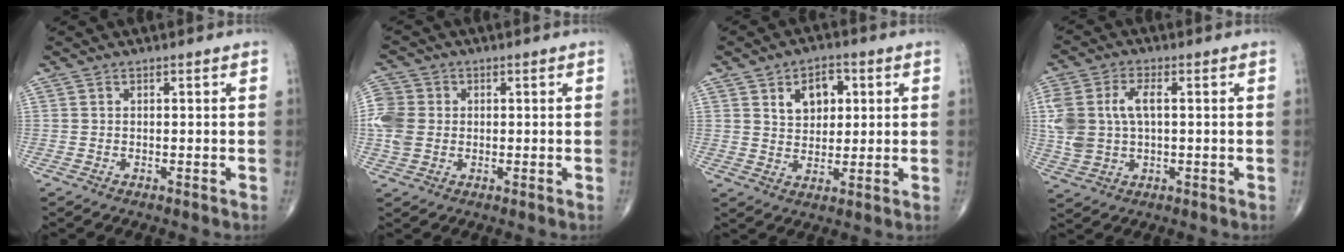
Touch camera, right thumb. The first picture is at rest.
{"total": 7.4, "force": [-0.1, 6.2, 4.1], "torque": [-0.090, 0.007, -0.008]}
{"total": 7.5, "force": [2.7, 5.1, 4.8], "torque": [-0.041, -0.009, 0.042]}
{"total": 9.8, "force": [1.1, 5.7, 7.9], "torque": [-0.183, 0.011, 0.028]}